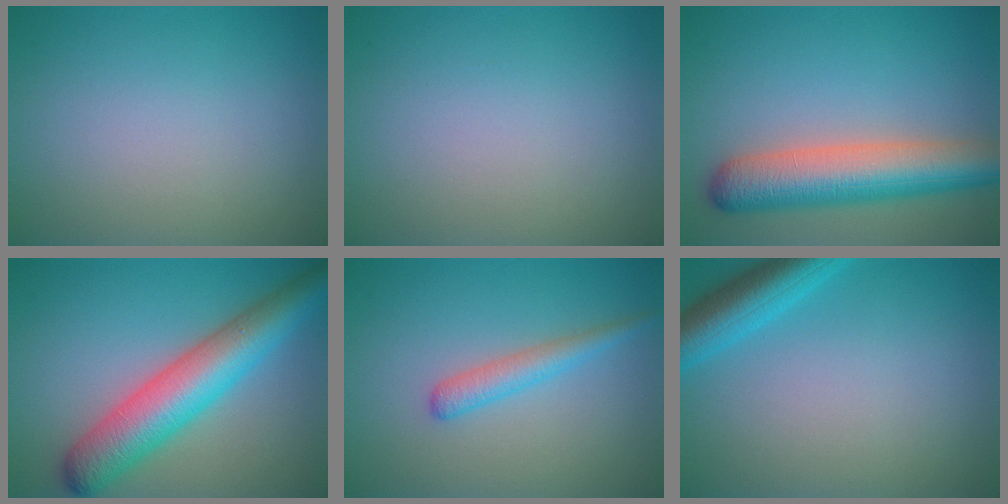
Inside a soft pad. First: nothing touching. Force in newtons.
{"total": 0.0}
{"total": 7.7, "press": 7.7, "slide": 0.3}
{"total": 8.2, "press": 8.2, "slide": 0.2}
{"total": 2.2, "press": 2.2, "slide": 0.0}
{"total": 4.6, "press": 4.6, "slide": 0.3}